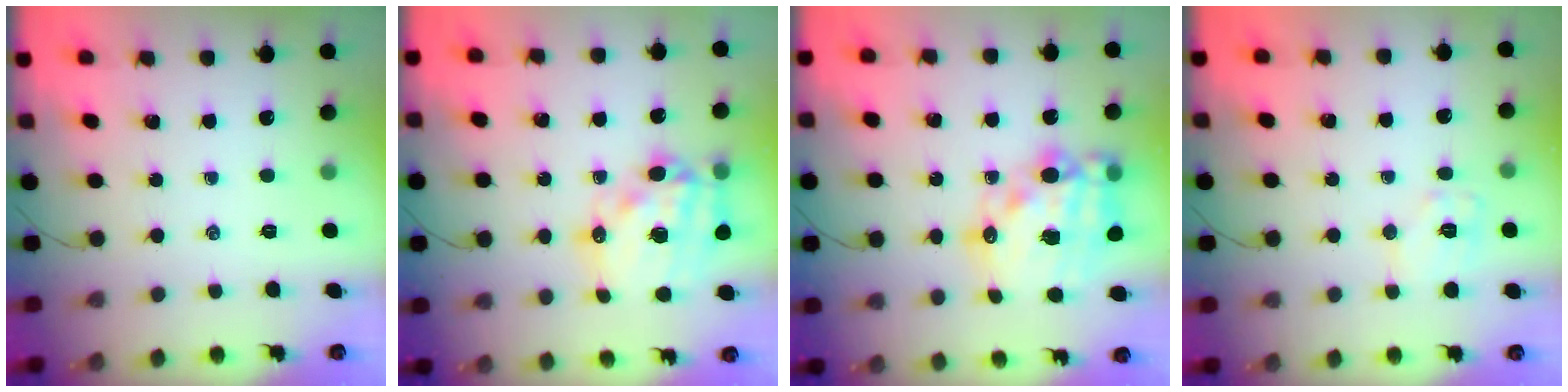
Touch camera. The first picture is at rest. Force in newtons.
{"total": 18.3, "press": 17.9, "slide": 4.0}
{"total": 19.2, "press": 18.8, "slide": 4.0}
{"total": 8.0, "press": 8.0, "slide": 0.7}